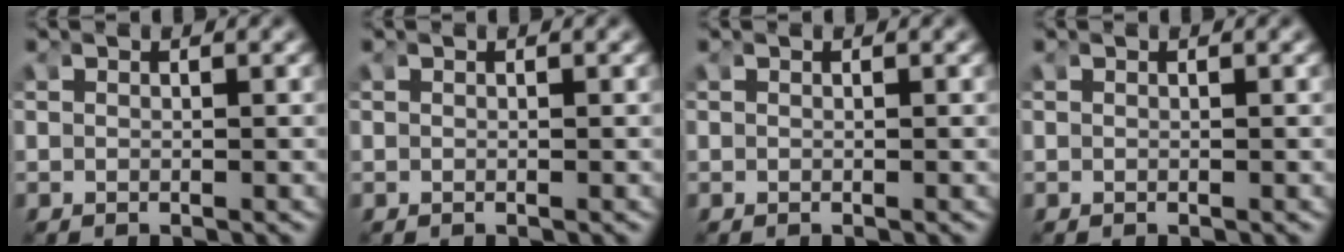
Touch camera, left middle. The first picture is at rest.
{"total": 0.0}
{"total": 0.0}
{"total": 0.0}